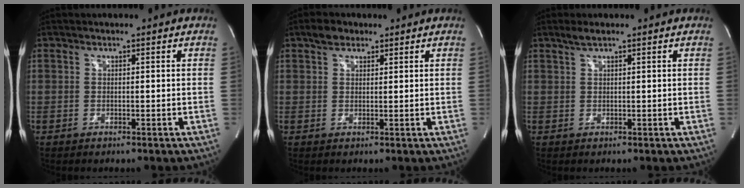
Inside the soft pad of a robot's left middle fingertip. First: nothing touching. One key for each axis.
{"total": 2.8, "fx": 1.9, "fy": 1.7, "fz": 1.1, "tx": -0.025, "ty": 0.013, "tz": 0.032}
{"total": 1.5, "fx": 1.2, "fy": 0.1, "fz": 1.0, "tx": -0.027, "ty": 0.007, "tz": 0.025}